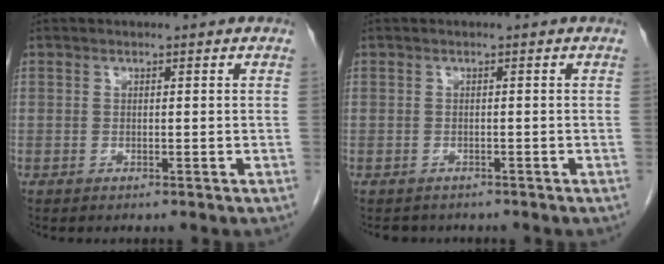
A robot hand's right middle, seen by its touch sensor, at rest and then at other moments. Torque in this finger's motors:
{"motor_torque": [0.07, -0.07, -0.02, 0.00]}